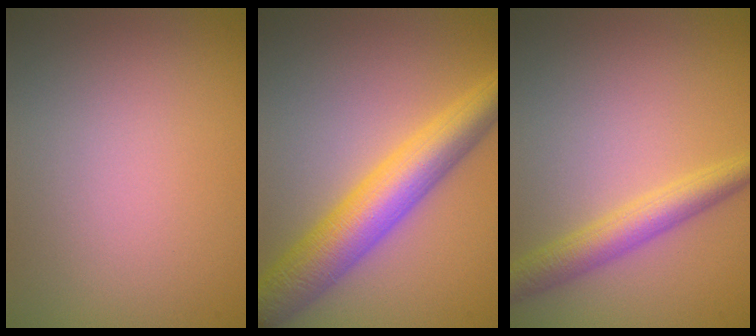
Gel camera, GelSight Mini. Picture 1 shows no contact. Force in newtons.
{"total": 7.0, "press": 7.0, "slide": 0.0}
{"total": 3.6, "press": 3.6, "slide": 0.1}